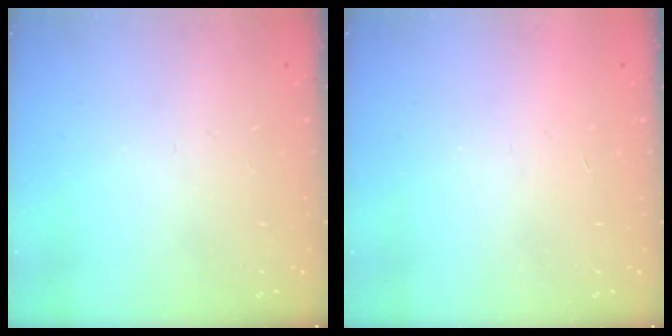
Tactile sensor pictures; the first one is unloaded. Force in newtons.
{"total": 1.7, "press": 1.7, "slide": 0.1}